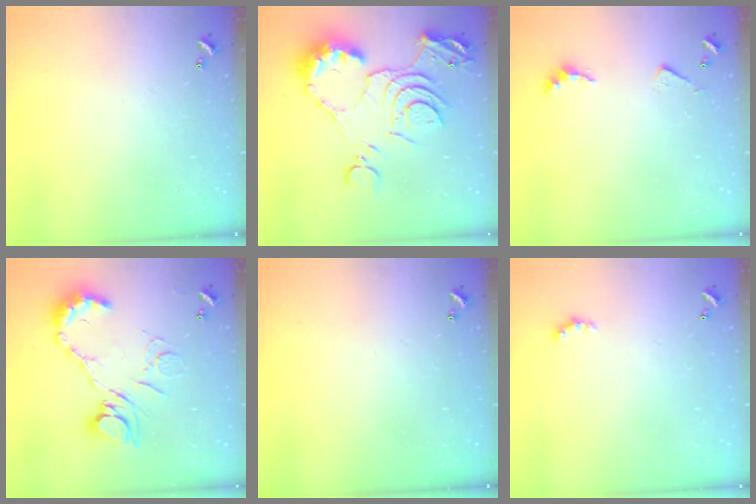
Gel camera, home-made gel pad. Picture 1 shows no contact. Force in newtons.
{"total": 15.1, "press": 15.0, "slide": 1.6}
{"total": 4.5, "press": 4.5, "slide": 0.8}
{"total": 14.6, "press": 14.4, "slide": 1.8}
{"total": 0.0}
{"total": 1.6, "press": 1.6, "slide": 0.4}